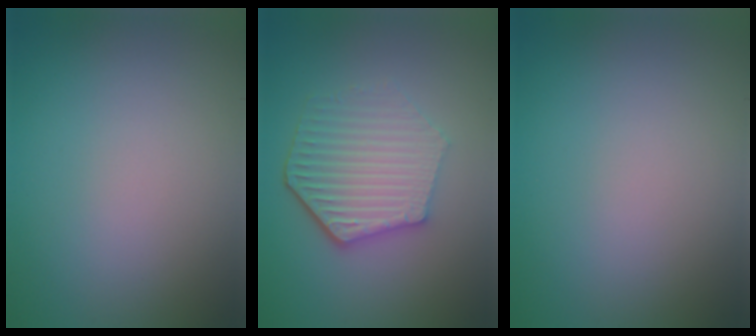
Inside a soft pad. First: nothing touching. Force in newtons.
{"total": 5.6, "press": 4.4, "slide": 3.5}
{"total": 0.0}